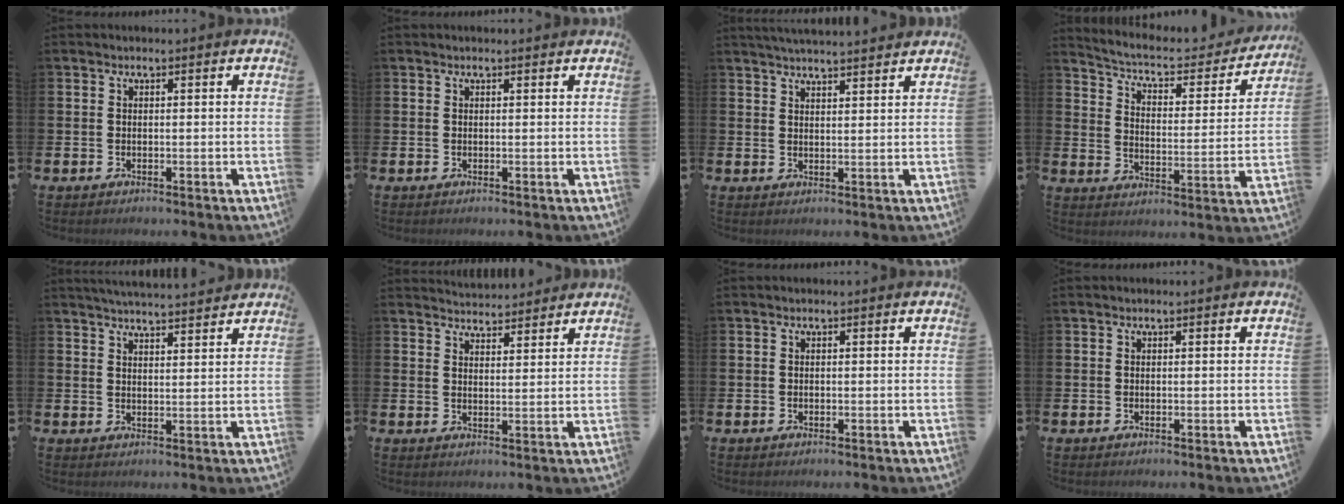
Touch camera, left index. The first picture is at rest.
{"total": 0.0}
{"total": 3.4, "force": [3.4, -0.2, 0.3], "torque": [-0.013, -0.014, 0.062]}
{"total": 5.9, "force": [5.2, 1.8, 2.0], "torque": [-0.063, -0.040, 0.081]}
{"total": 4.2, "force": [4.1, -0.3, 0.2], "torque": [-0.013, -0.024, 0.074]}
{"total": 4.1, "force": [4.1, 0.5, -0.3], "torque": [-0.005, -0.022, 0.076]}
{"total": 0.0}
{"total": 0.0}